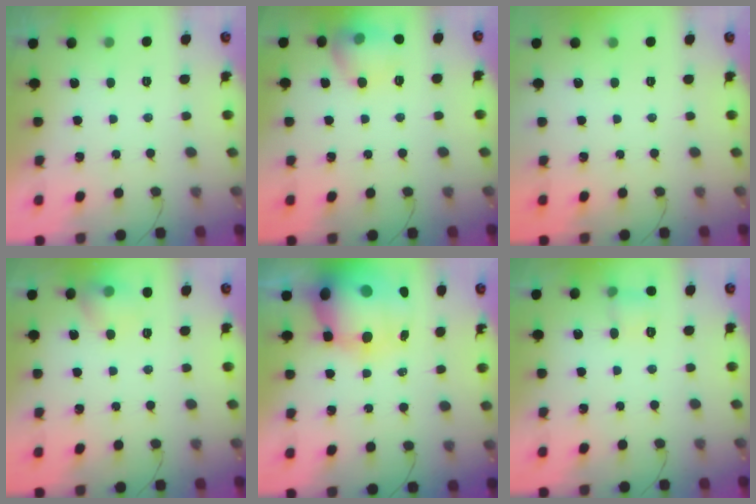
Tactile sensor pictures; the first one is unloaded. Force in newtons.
{"total": 10.9, "press": 10.8, "slide": 0.8}
{"total": 0.0}
{"total": 8.9, "press": 8.8, "slide": 1.4}
{"total": 19.4, "press": 18.9, "slide": 4.6}
{"total": 6.1, "press": 5.9, "slide": 1.3}